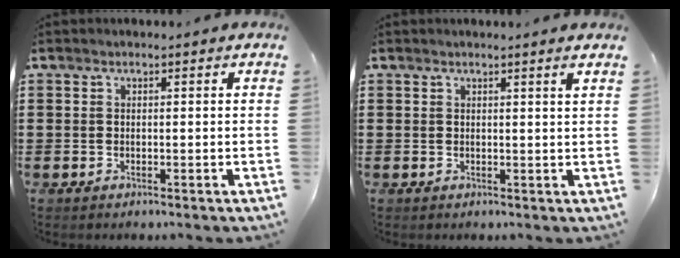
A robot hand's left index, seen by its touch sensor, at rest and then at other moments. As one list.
[{"total": 1.3, "force": [0.9, -0.4, 0.8], "torque": [-0.015, -0.004, 0.018]}]